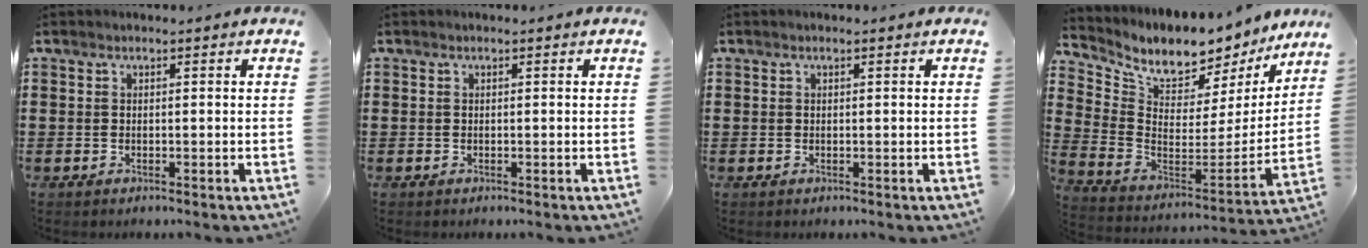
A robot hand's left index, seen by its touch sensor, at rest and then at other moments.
{"total": 0.0}
{"total": 0.0}
{"total": 6.6, "force": [6.0, 2.3, 1.4], "torque": [-0.054, -0.065, 0.099]}